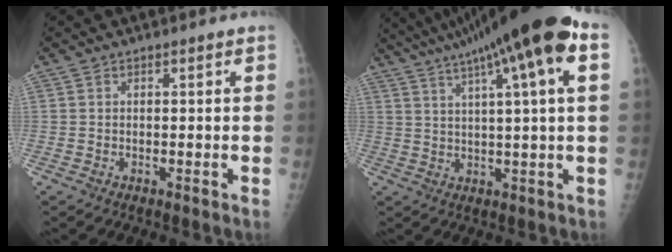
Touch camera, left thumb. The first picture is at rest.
{"total": 19.9, "force": [10.1, 1.8, 17.1], "torque": [-0.278, 0.029, 0.147]}